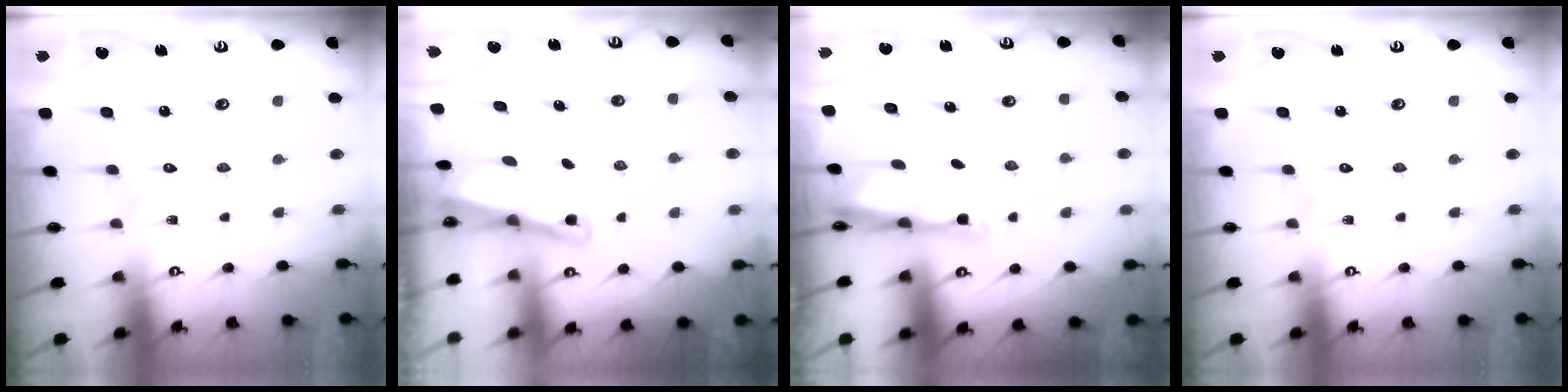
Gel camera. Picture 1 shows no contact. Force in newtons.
{"total": 2.1, "press": 2.1, "slide": 0.4}
{"total": 3.2, "press": 3.2, "slide": 0.4}
{"total": 0.0}